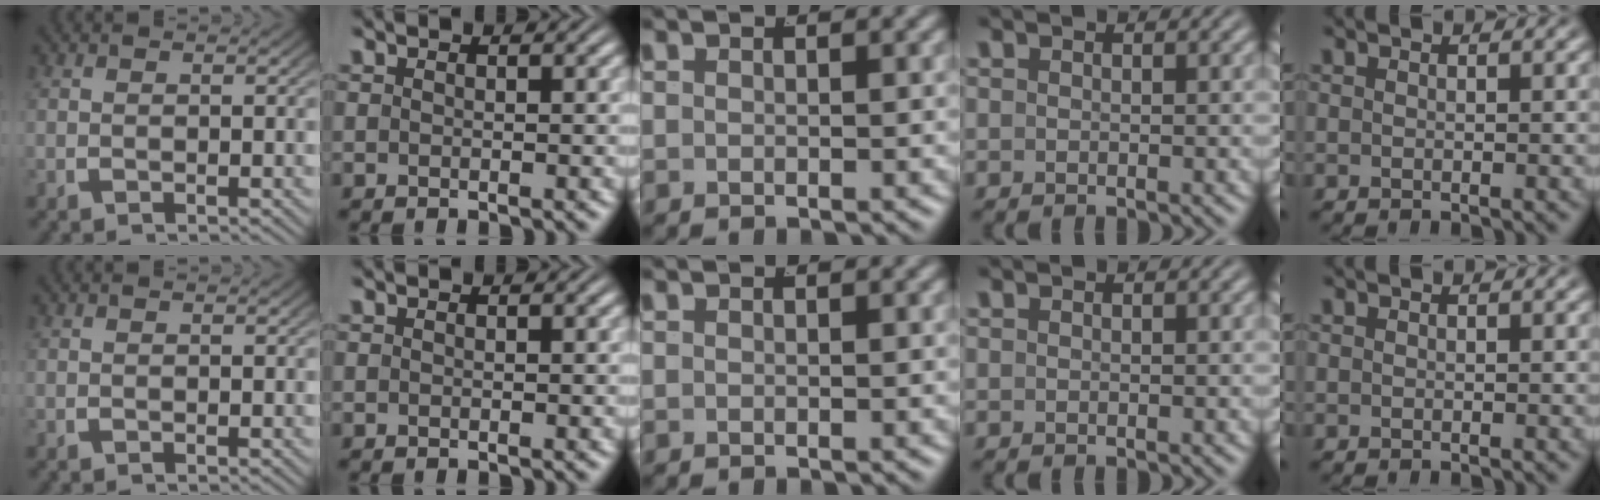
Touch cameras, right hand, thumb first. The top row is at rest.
{}